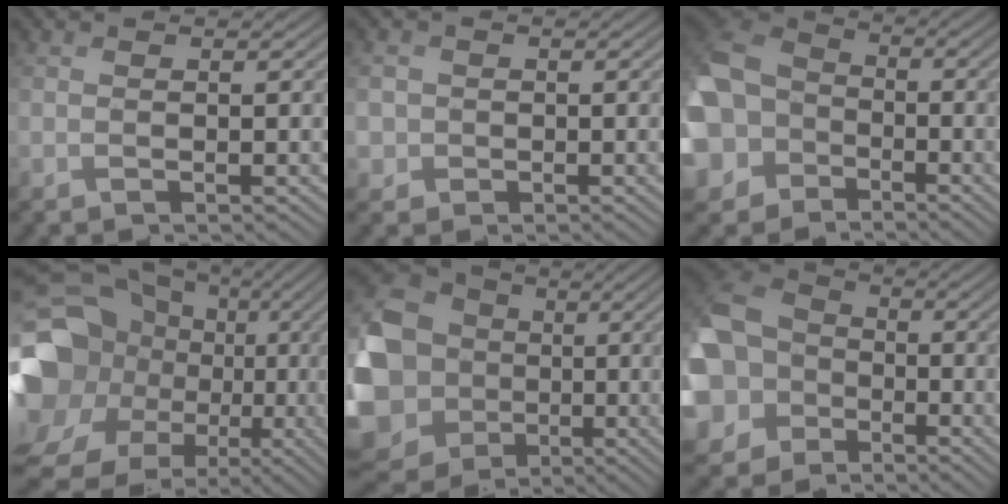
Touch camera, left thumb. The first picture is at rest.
{"total": 2.8, "force": [-0.1, 2.8, 0.1], "torque": [-0.005, 0.003, -0.015]}
{"total": 14.9, "force": [-4.9, 12.1, 7.0], "torque": [-0.232, -0.032, -0.104]}
{"total": 21.8, "force": [-3.3, 18.1, 11.8], "torque": [-0.288, -0.008, -0.060]}
{"total": 21.7, "force": [-4.0, 19.9, 7.5], "torque": [-0.227, 0.002, -0.075]}
{"total": 15.8, "force": [-4.0, 13.2, 7.7], "torque": [-0.246, -0.024, -0.099]}